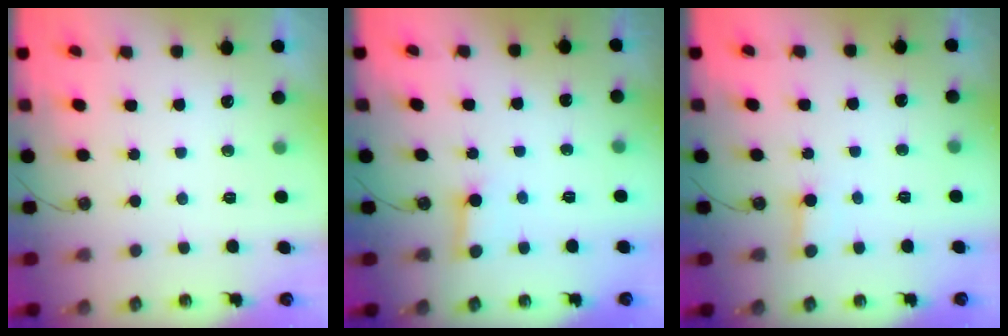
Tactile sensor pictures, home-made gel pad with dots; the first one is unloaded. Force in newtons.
{"total": 3.0, "press": 3.0, "slide": 0.4}
{"total": 2.2, "press": 2.2, "slide": 0.1}